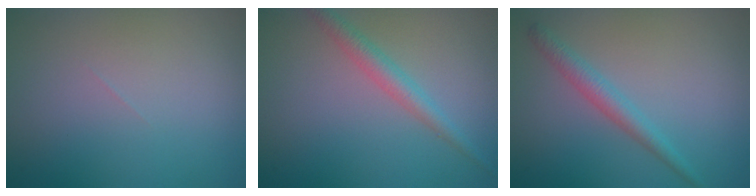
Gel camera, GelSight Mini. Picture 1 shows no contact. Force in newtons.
{"total": 2.3, "press": 2.3, "slide": 0.1}
{"total": 2.2, "press": 2.2, "slide": 0.1}